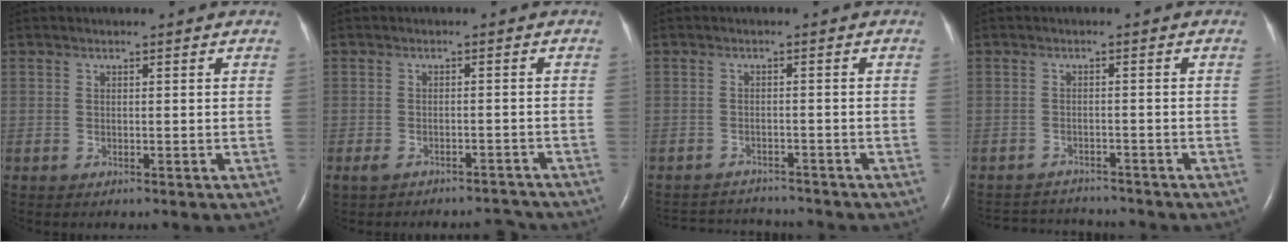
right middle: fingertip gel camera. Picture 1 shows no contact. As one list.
[{"total": 4.5, "force": [-4.0, 1.5, 1.2], "torque": [-0.019, 0.007, -0.057]}, {"total": 6.9, "force": [-6.9, 0.7, 0.6], "torque": [-0.013, 0.004, -0.099]}, {"total": 7.0, "force": [-6.9, 0.8, 0.7], "torque": [-0.015, 0.004, -0.101]}]